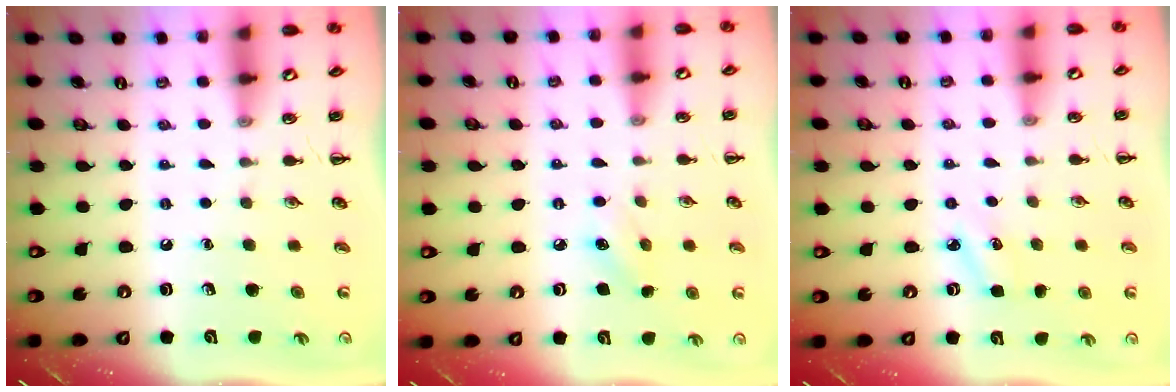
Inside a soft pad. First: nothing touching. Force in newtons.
{"total": 4.6, "press": 4.4, "slide": 1.1}
{"total": 4.6, "press": 4.3, "slide": 1.4}